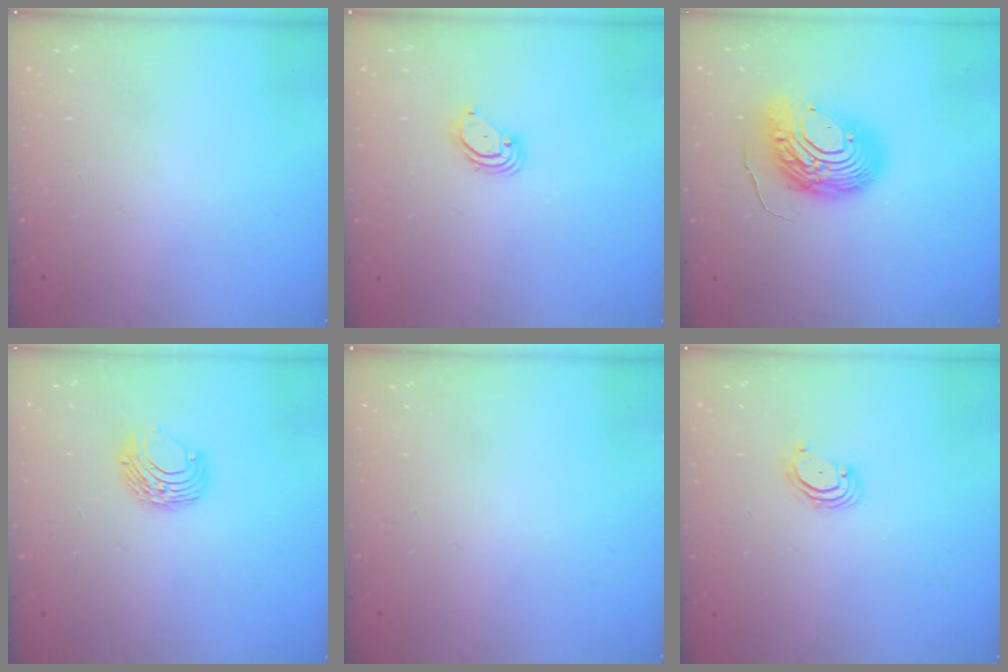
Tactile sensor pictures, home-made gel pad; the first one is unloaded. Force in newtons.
{"total": 4.1, "press": 4.0, "slide": 0.3}
{"total": 13.5, "press": 13.4, "slide": 1.7}
{"total": 7.7, "press": 7.7, "slide": 0.3}
{"total": 0.0}
{"total": 2.7, "press": 2.7, "slide": 0.3}